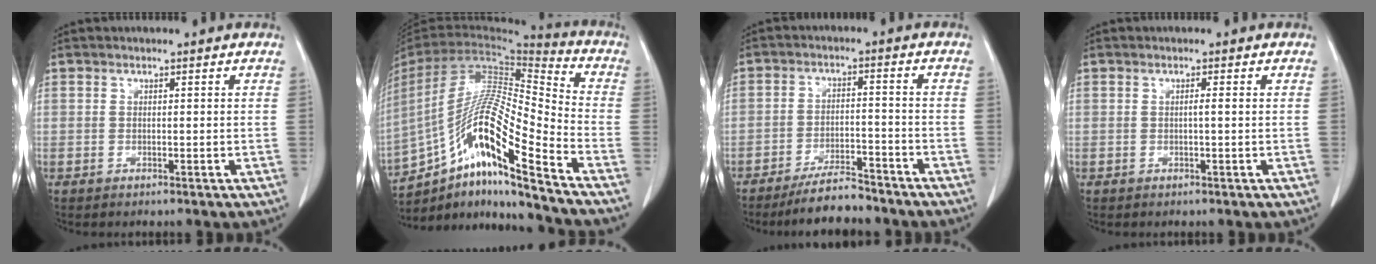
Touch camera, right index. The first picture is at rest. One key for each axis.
{"total": 18.8, "fx": -12.1, "fy": 0.8, "fz": 14.3, "tx": -0.294, "ty": -0.002, "tz": -0.223}
{"total": 7.1, "fx": -6.5, "fy": 1.4, "fz": 2.7, "tx": -0.045, "ty": -0.008, "tz": -0.111}
{"total": 0.7, "fx": 0.0, "fy": -0.1, "fz": 0.7, "tx": -0.011, "ty": 0.001, "tz": -0.001}